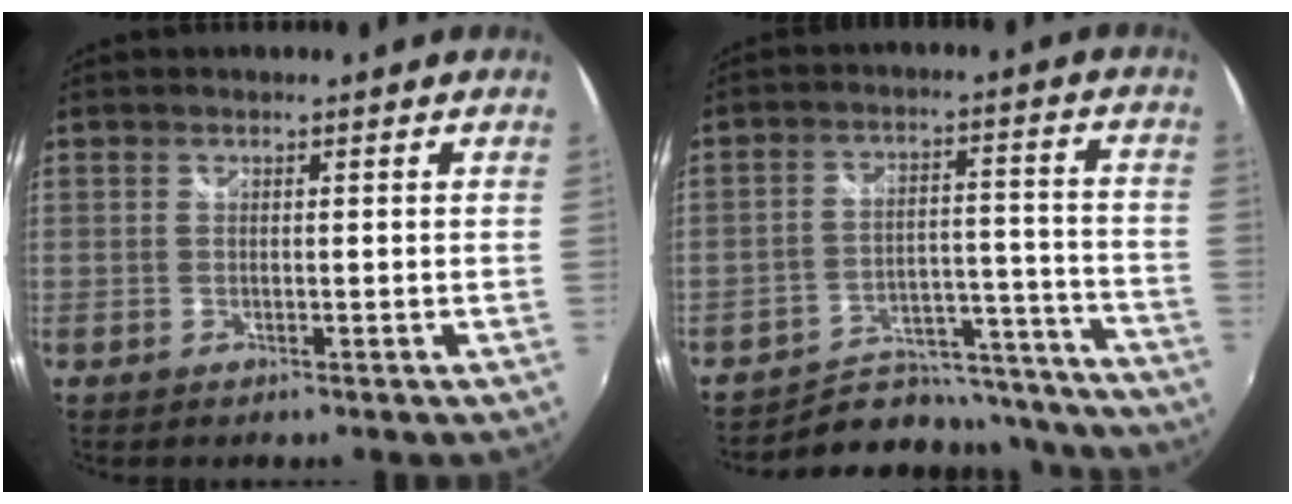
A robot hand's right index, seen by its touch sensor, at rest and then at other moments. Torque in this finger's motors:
{"motor_torque": [0.07, -0.97, -0.28, -0.21]}